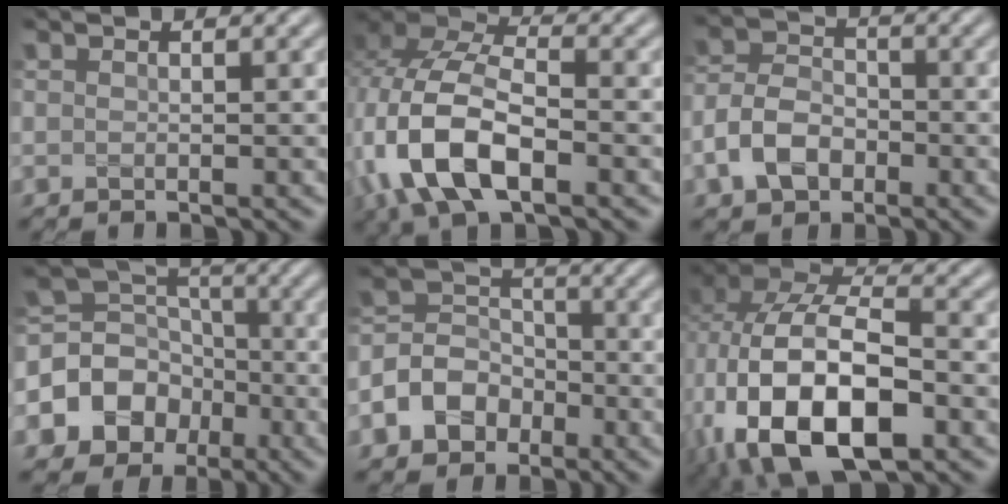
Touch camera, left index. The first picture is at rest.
{"total": 10.3, "force": [-3.2, 5.4, 8.1], "torque": [-0.183, -0.001, -0.072]}
{"total": 4.7, "force": [-2.1, 3.3, 2.6], "torque": [-0.053, 0.004, -0.048]}
{"total": 8.8, "force": [-3.1, 7.7, 3.1], "torque": [-0.060, 0.018, -0.084]}
{"total": 5.5, "force": [-2.5, 4.3, 2.3], "torque": [-0.033, 0.006, -0.061]}
{"total": 15.2, "force": [-3.6, 8.9, 11.8], "torque": [-0.230, -0.014, -0.056]}